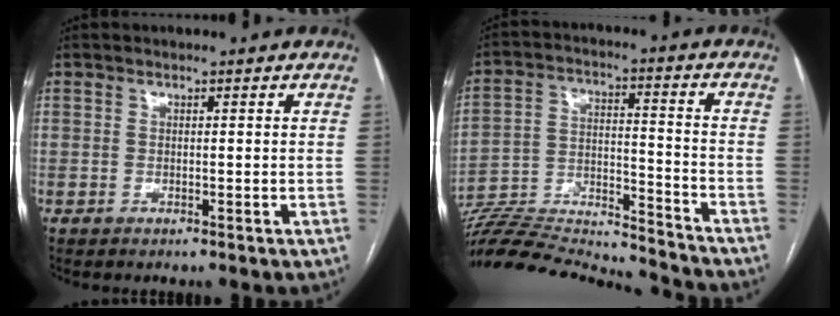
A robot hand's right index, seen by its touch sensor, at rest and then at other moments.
{"total": 25.0, "force": [-23.5, 1.5, 8.3], "torque": [-0.179, -0.015, -0.369]}